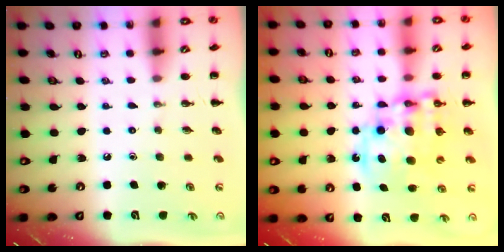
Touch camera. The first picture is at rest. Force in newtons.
{"total": 15.0, "press": 14.6, "slide": 3.1}